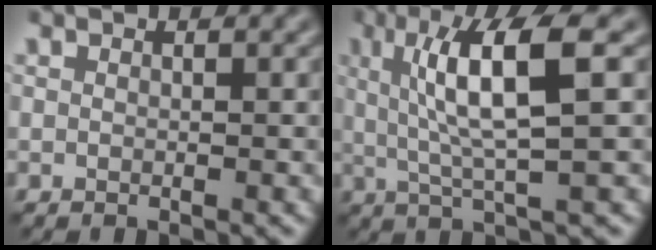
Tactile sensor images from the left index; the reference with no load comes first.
{"total": 7.1, "force": [1.0, 1.2, 6.9], "torque": [-0.116, 0.009, 0.024]}